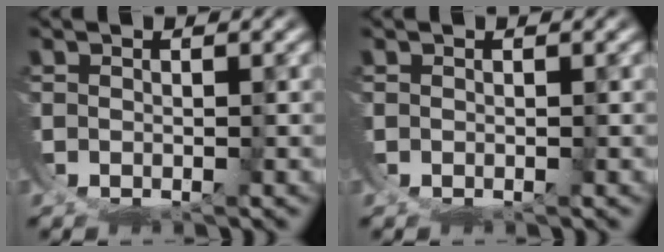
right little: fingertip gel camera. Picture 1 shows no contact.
{"total": 0.0}